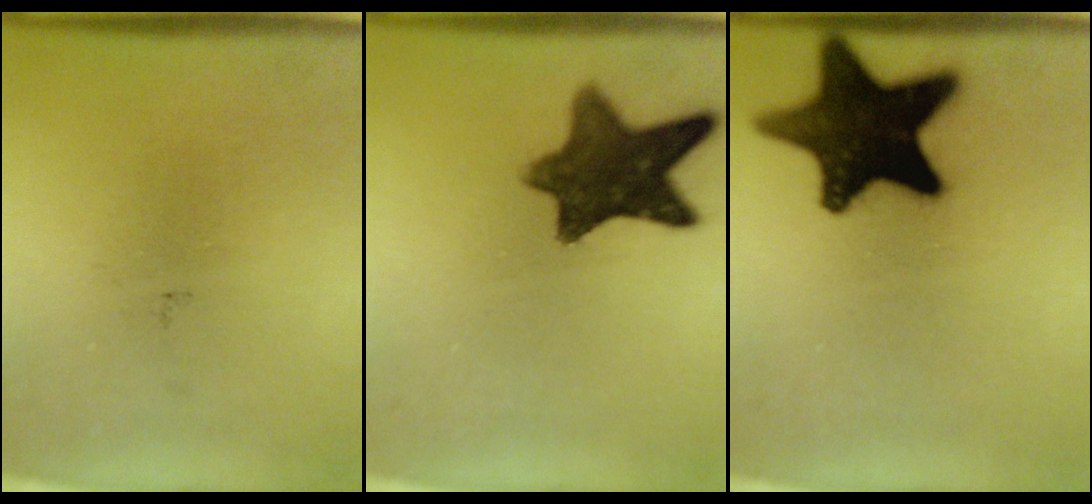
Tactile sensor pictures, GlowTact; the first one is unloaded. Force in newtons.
{"total": 11.0}
{"total": 18.1}